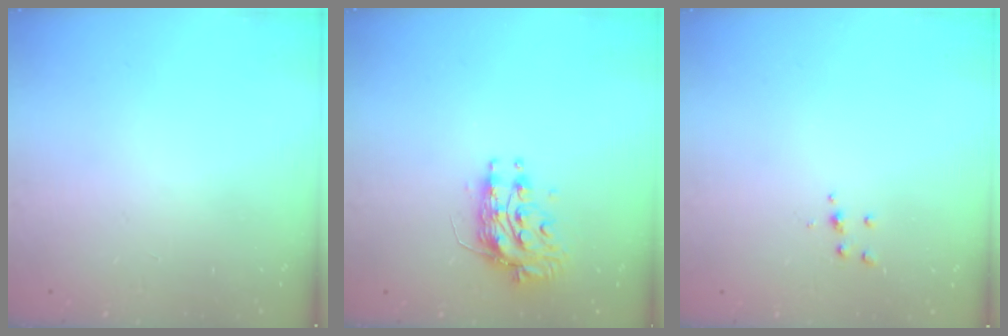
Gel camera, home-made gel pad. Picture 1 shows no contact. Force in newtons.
{"total": 9.2, "press": 9.2, "slide": 0.7}
{"total": 3.3, "press": 3.3, "slide": 0.4}